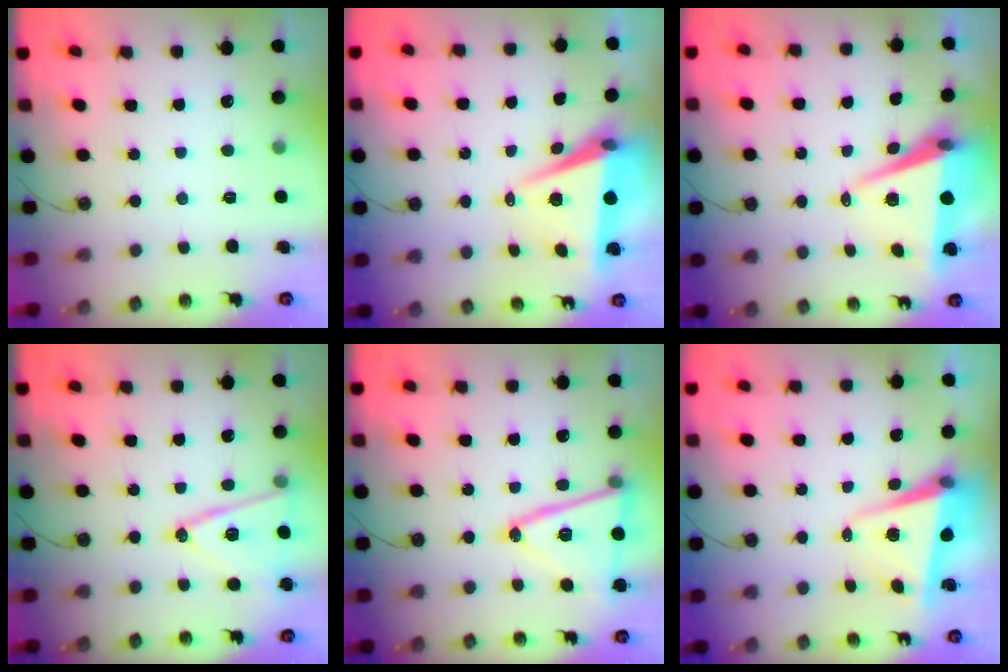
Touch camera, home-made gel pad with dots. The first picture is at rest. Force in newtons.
{"total": 7.6, "press": 6.2, "slide": 4.4}
{"total": 8.7, "press": 7.5, "slide": 4.3}
{"total": 14.1, "press": 13.6, "slide": 3.6}
{"total": 18.7, "press": 18.4, "slide": 3.3}
{"total": 5.6, "press": 5.4, "slide": 1.3}